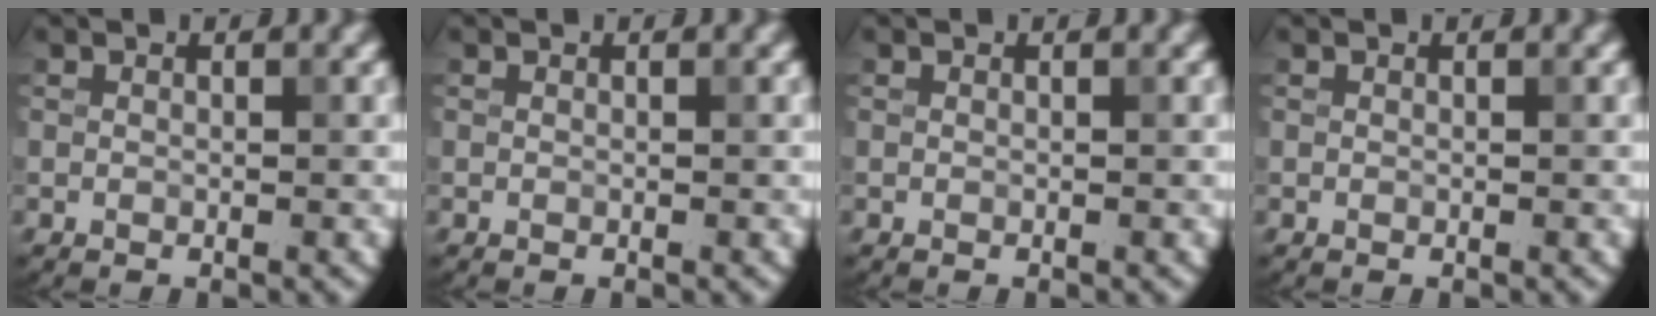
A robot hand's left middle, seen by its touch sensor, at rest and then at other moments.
{"total": 0.0}
{"total": 0.0}
{"total": 0.0}